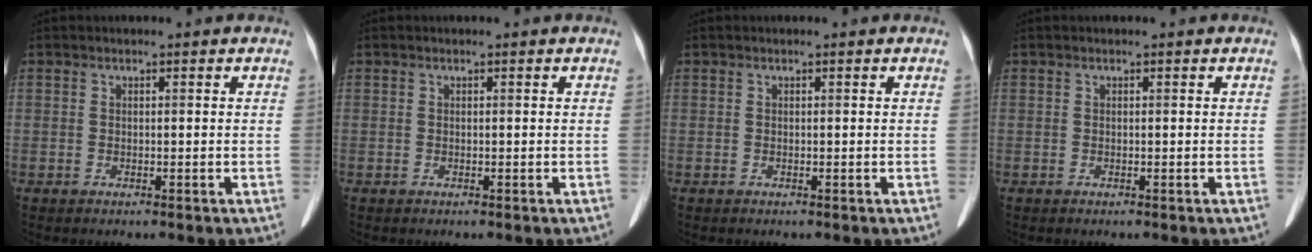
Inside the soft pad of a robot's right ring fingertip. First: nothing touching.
{"total": 0.0}
{"total": 0.0}
{"total": 0.0}